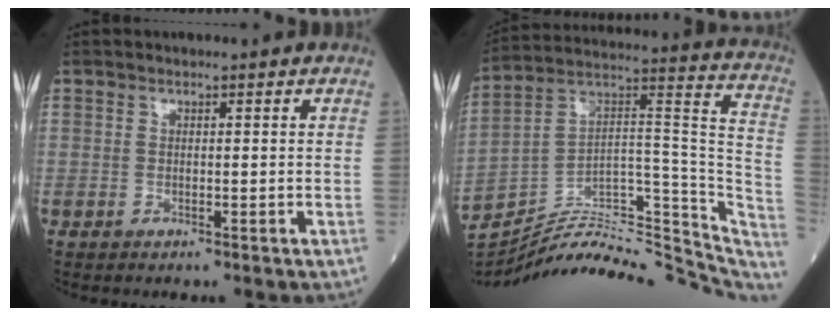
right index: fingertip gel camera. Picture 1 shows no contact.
{"total": 26.9, "force": [-23.6, 7.0, 10.8], "torque": [-0.126, 0.043, -0.341]}